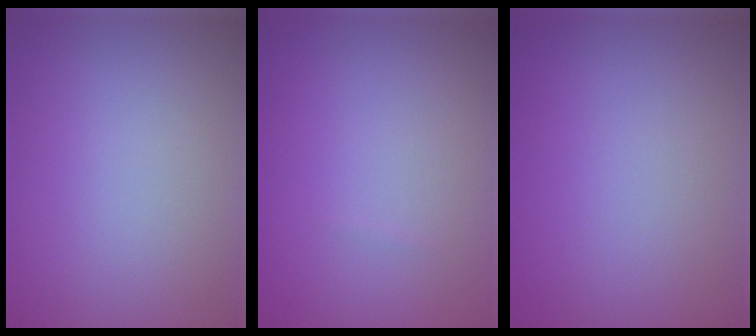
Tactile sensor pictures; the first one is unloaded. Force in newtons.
{"total": 0.0}
{"total": 0.0}